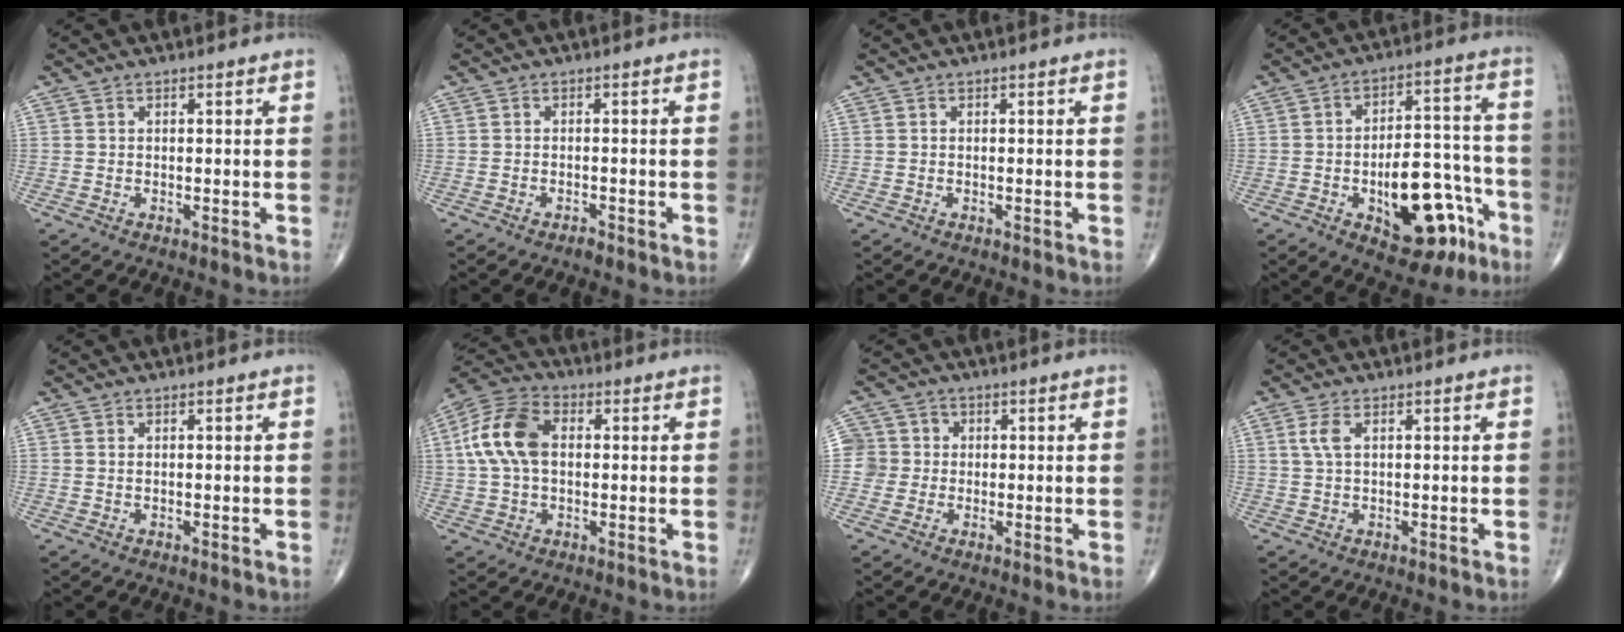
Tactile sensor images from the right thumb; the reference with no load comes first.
{"total": 1.0, "force": [-0.9, 0.3, 0.5], "torque": [-0.013, 0.004, -0.016]}
{"total": 0.0}
{"total": 18.1, "force": [-7.3, 8.9, 13.9], "torque": [-0.164, 0.054, -0.091]}
{"total": 0.5, "force": [0.2, 0.2, 0.4], "torque": [-0.008, 0.001, 0.003]}
{"total": 12.1, "force": [1.4, 7.7, 9.3], "torque": [-0.190, 0.028, 0.019]}
{"total": 4.8, "force": [0.0, 4.7, 0.3], "torque": [0.025, 0.011, -0.008]}
{"total": 2.9, "force": [0.9, 1.2, 2.4], "torque": [-0.063, 0.008, 0.022]}